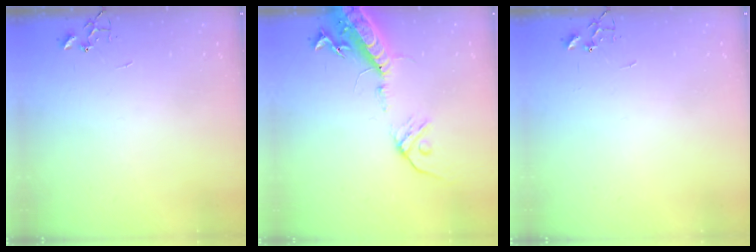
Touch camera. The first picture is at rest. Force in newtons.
{"total": 16.2, "press": 15.8, "slide": 3.4}
{"total": 0.0}